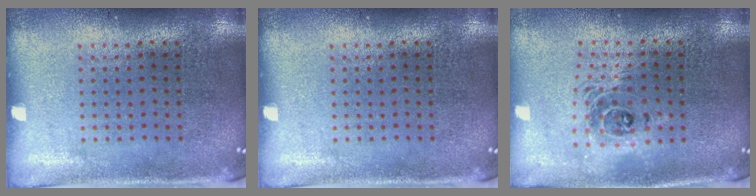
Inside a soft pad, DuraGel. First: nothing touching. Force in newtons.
{"total": 0.0}
{"total": 1.7, "press": 1.4, "slide": 0.9}